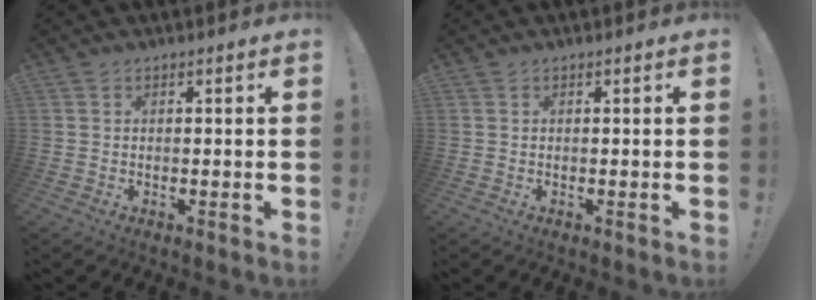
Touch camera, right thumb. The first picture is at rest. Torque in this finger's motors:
{"motor_torque": [0.00, 0.01, -0.07, 0.07, 0.00]}